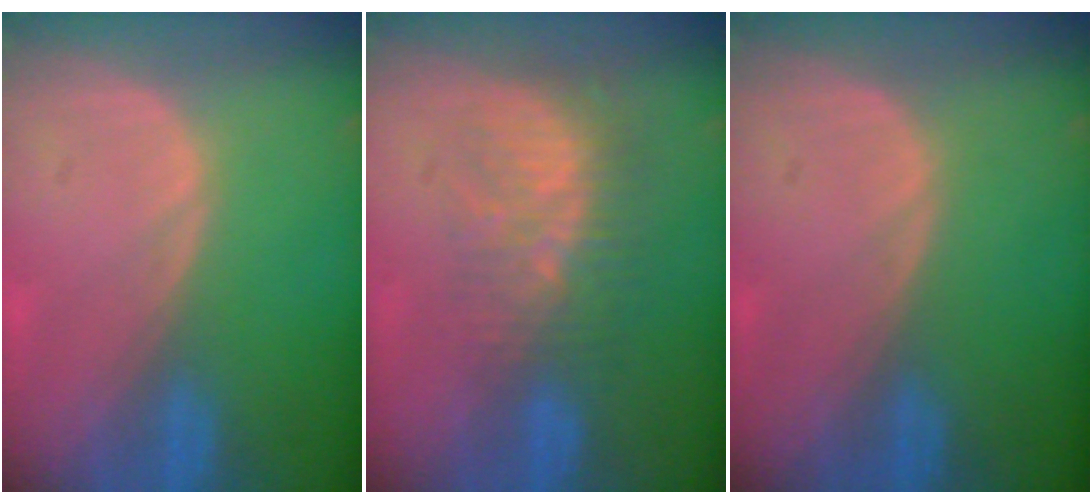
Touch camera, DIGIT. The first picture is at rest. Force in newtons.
{"total": 8.8, "press": 7.5, "slide": 4.7}
{"total": 0.0}